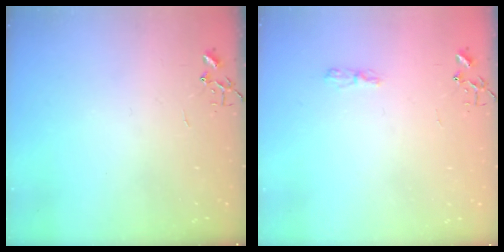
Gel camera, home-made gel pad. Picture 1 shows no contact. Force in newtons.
{"total": 3.4, "press": 3.4, "slide": 0.6}